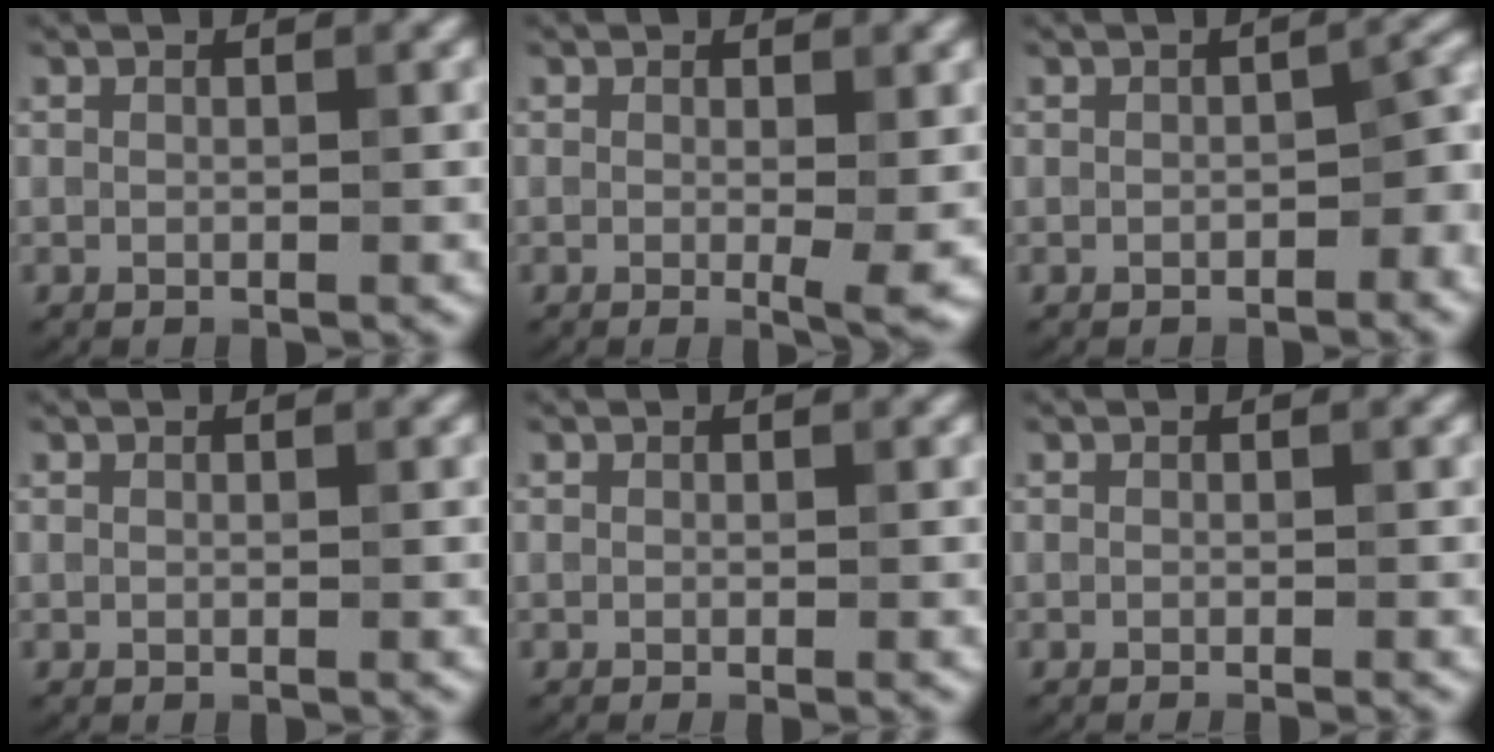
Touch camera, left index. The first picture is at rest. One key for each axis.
{"total": 2.0, "fx": -0.1, "fy": 0.3, "fz": 2.0, "tx": -0.029, "ty": -0.010, "tz": -0.002}
{"total": 3.0, "fx": -0.8, "fy": 1.6, "fz": 2.5, "tx": -0.027, "ty": 0.004, "tz": -0.012}
{"total": 0.0}
{"total": 0.6, "fx": -0.3, "fy": 0.2, "fz": 0.5, "tx": -0.006, "ty": -0.007, "tz": -0.005}
{"total": 0.8, "fx": -0.5, "fy": 0.2, "fz": 0.6, "tx": -0.004, "ty": -0.006, "tz": -0.010}